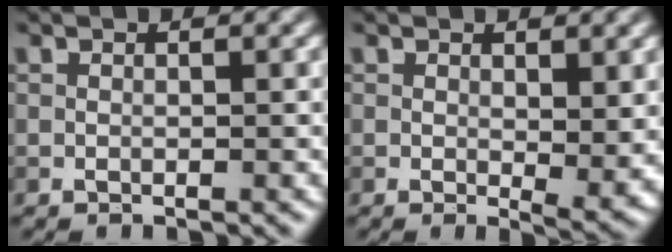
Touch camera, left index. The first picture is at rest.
{"total": 3.1, "force": [0.7, 1.2, 2.8], "torque": [-0.038, -0.012, 0.013]}